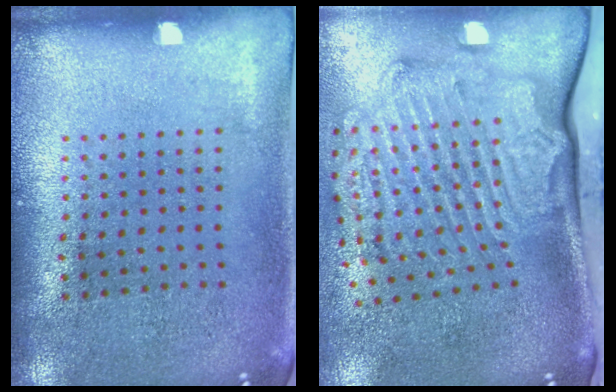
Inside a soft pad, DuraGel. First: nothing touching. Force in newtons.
{"total": 2.6, "press": 2.2, "slide": 1.4}